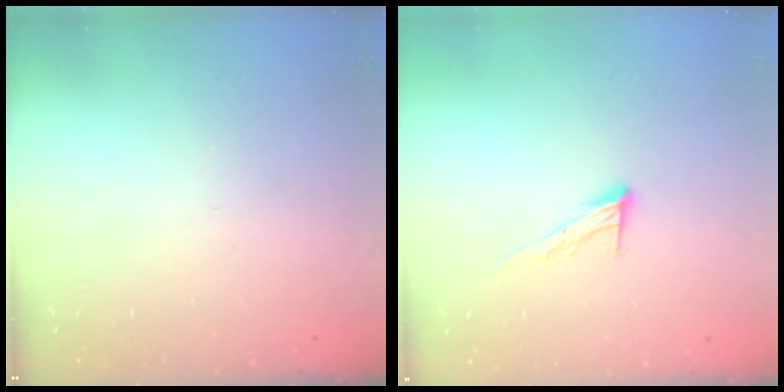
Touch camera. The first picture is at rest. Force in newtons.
{"total": 8.8, "press": 8.7, "slide": 0.2}